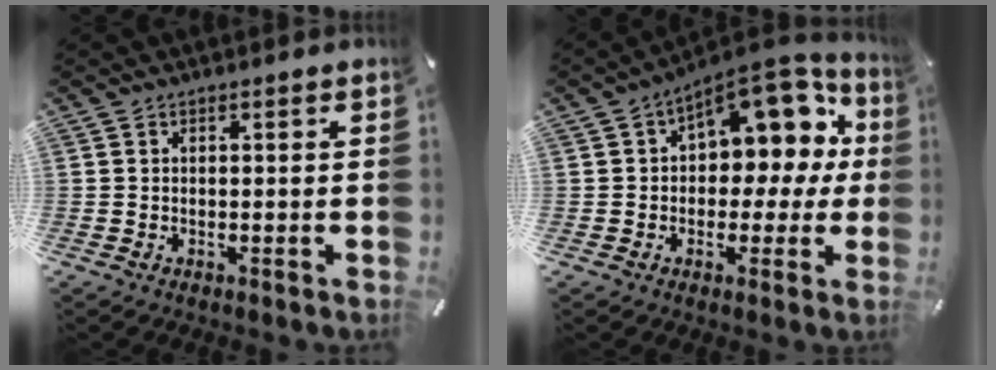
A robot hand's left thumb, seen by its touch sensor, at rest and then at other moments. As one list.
[{"total": 13.7, "force": [5.9, 8.3, 9.1], "torque": [-0.115, -0.047, 0.104]}]